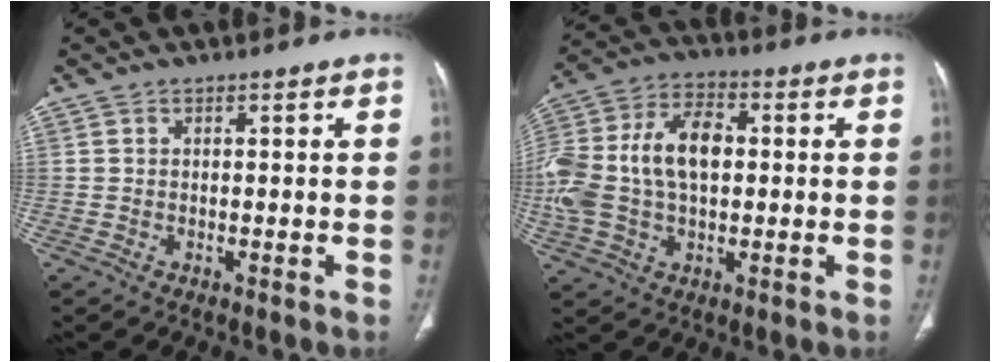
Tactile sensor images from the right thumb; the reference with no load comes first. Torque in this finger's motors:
{"motor_torque": [2.47, 2.39, 1.57, -0.16, 0.26]}